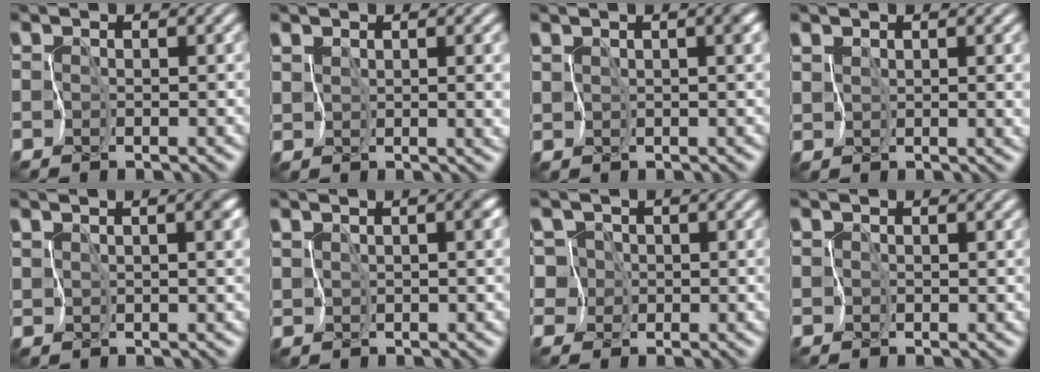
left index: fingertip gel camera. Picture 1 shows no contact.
{"total": 3.8, "force": [0.8, 2.0, 3.2], "torque": [-0.054, -0.013, 0.024]}
{"total": 2.0, "force": [0.7, 0.7, 1.8], "torque": [-0.023, 0.001, 0.016]}
{"total": 3.0, "force": [1.0, 1.6, 2.3], "torque": [-0.045, -0.009, 0.021]}
{"total": 2.4, "force": [0.7, 0.9, 2.1], "torque": [-0.029, 0.001, 0.017]}
{"total": 1.9, "force": [0.4, 0.7, 1.8], "torque": [-0.025, 0.002, 0.010]}
{"total": 5.5, "force": [1.2, 5.1, 1.6], "torque": [-0.027, 0.035, -0.015]}
{"total": 0.9, "force": [0.4, 0.4, 0.6], "torque": [-0.010, 0.001, 0.006]}